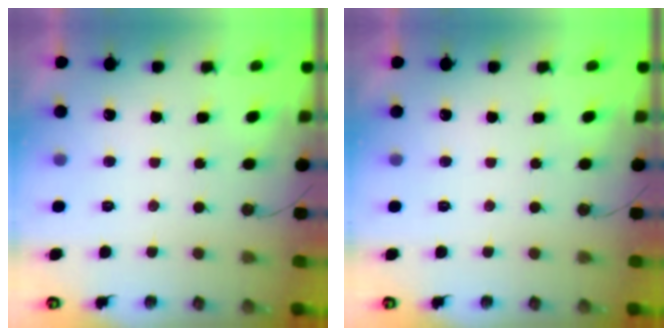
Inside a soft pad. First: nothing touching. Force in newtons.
{"total": 0.0}